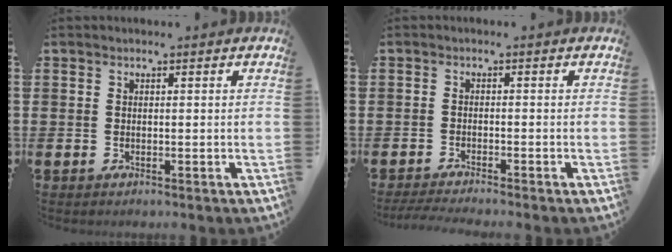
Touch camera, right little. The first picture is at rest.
{"total": 1.2, "force": [-0.9, -0.2, 0.6], "torque": [-0.007, 0.004, -0.018]}